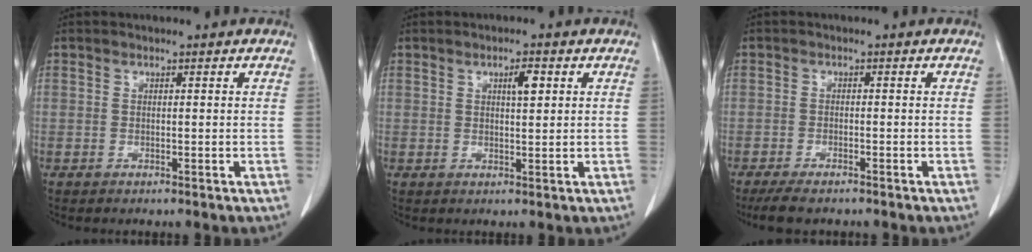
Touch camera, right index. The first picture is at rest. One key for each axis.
{"total": 2.6, "fx": 1.0, "fy": 0.6, "fz": 2.3, "tx": -0.041, "ty": -0.001, "tz": 0.015}
{"total": 4.9, "fx": -4.0, "fy": 1.1, "fz": 2.5, "tx": -0.046, "ty": -0.012, "tz": -0.060}